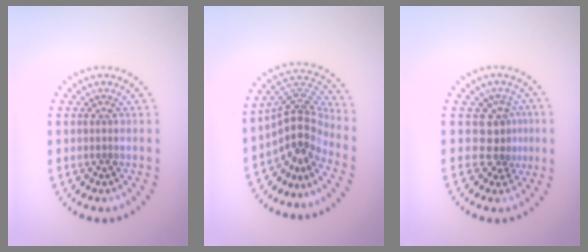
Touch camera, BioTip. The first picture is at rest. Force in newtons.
{"total": 4.0, "press": 2.8, "slide": 2.9}
{"total": 2.9, "press": 2.0, "slide": 2.0}